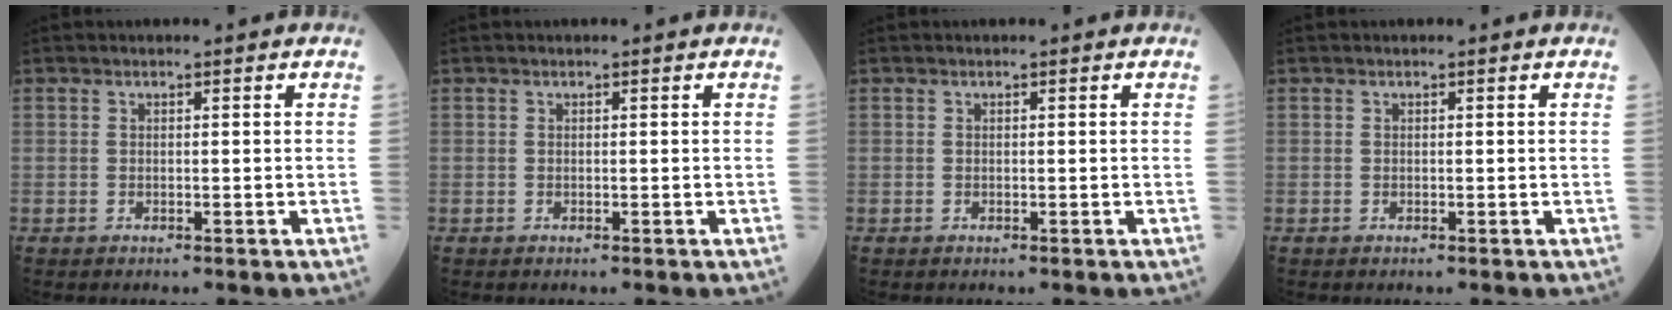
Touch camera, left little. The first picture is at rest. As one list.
[{"total": 0.0}, {"total": 0.0}, {"total": 0.0}]